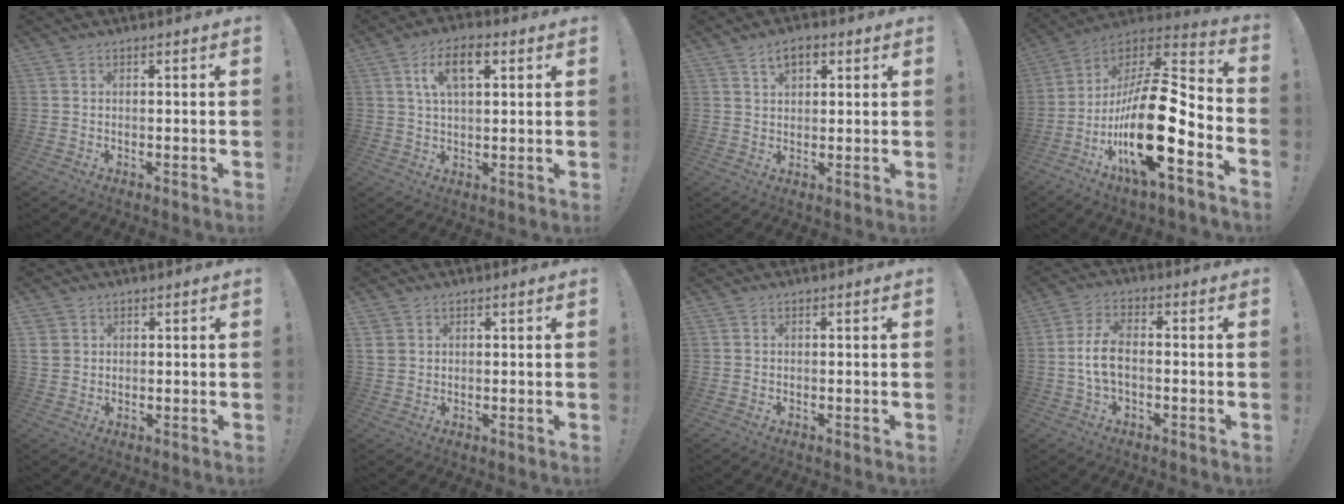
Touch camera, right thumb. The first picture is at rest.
{"total": 9.0, "force": [3.5, 4.2, 7.1], "torque": [-0.109, 0.001, 0.059]}
{"total": 5.2, "force": [2.5, 3.1, 3.3], "torque": [-0.052, 0.001, 0.044]}
{"total": 25.1, "force": [-8.0, 7.3, 22.7], "torque": [-0.418, 0.026, -0.137]}
{"total": 3.6, "force": [1.4, 3.1, 1.0], "torque": [-0.012, -0.003, 0.029]}
{"total": 3.1, "force": [1.6, 2.4, 0.9], "torque": [-0.009, -0.005, 0.031]}
{"total": 0.0}
{"total": 7.2, "force": [-1.1, 3.5, 6.2], "torque": [-0.132, 0.004, -0.020]}